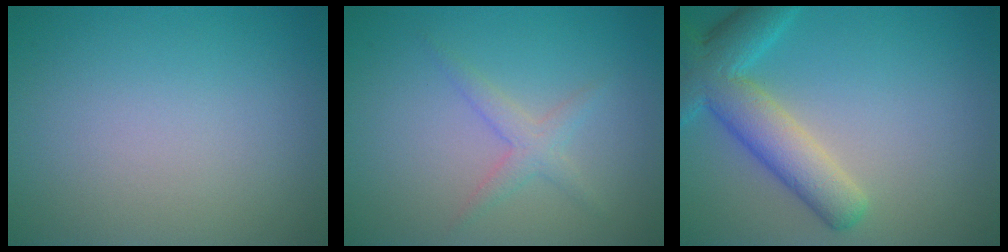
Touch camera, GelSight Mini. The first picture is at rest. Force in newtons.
{"total": 1.9, "press": 1.9, "slide": 0.1}
{"total": 6.2, "press": 6.2, "slide": 0.6}